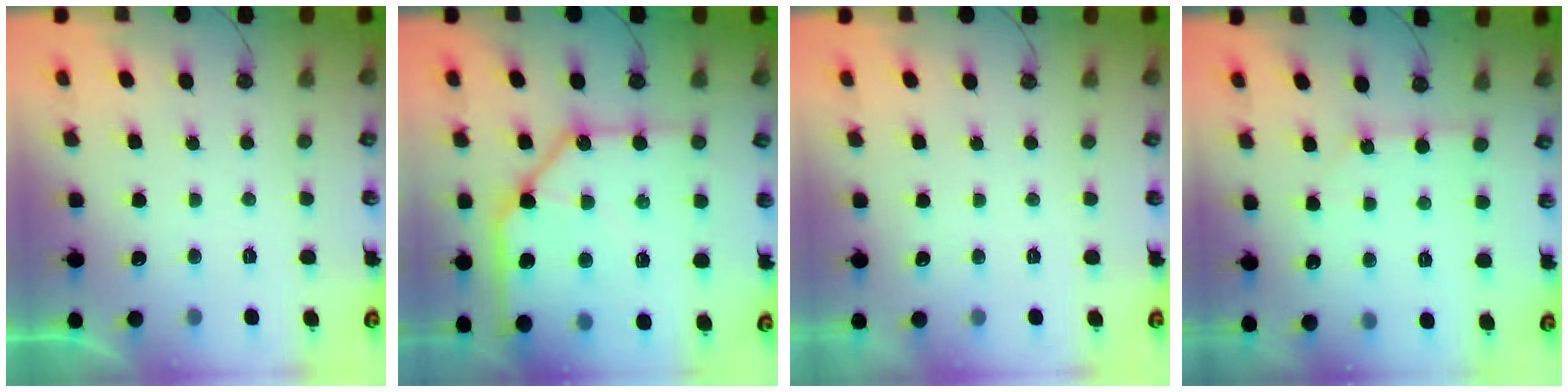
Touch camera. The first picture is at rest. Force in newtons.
{"total": 21.9, "press": 21.8, "slide": 2.1}
{"total": 0.0}
{"total": 2.5, "press": 2.5, "slide": 0.3}